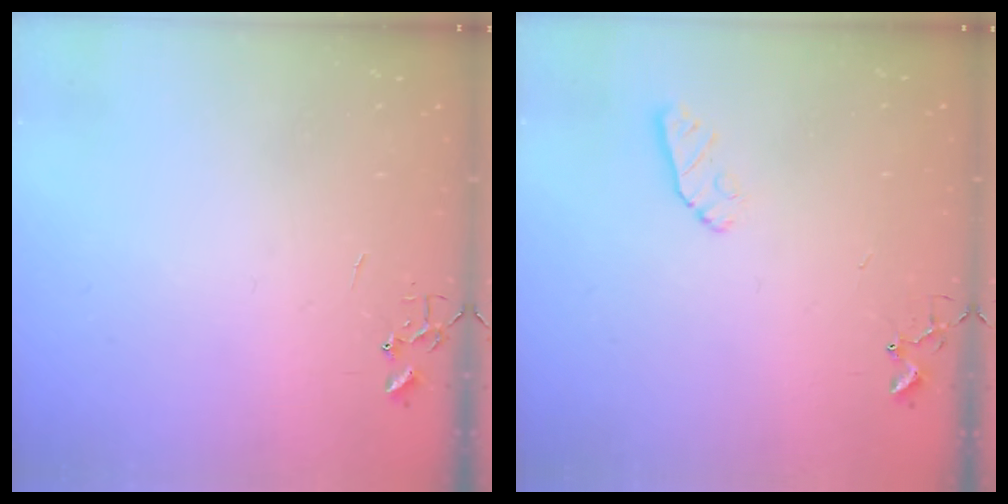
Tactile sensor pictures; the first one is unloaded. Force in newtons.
{"total": 7.2, "press": 7.1, "slide": 0.8}